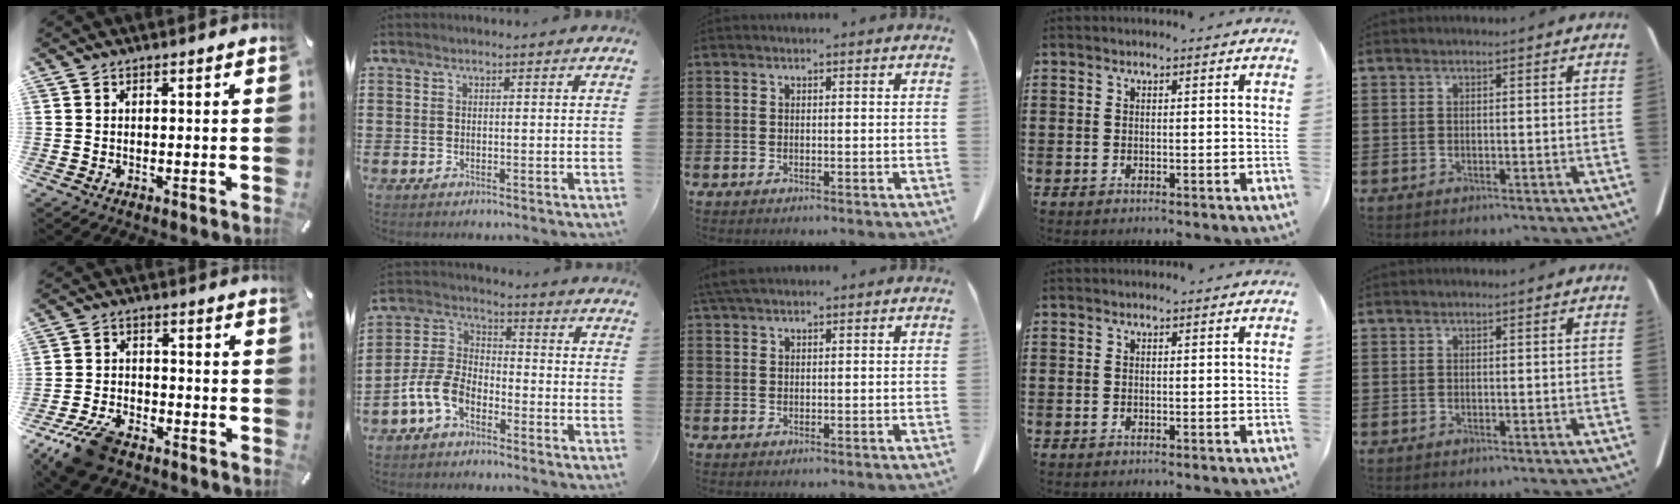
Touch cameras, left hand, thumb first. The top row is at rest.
{"thumb": {"total": 10.6, "force": [-7.6, 4.9, 5.6], "torque": [-0.113, 0.035, -0.141]}, "index": {"total": 7.1, "force": [-4.5, 3.7, 4.0], "torque": [-0.121, -0.003, -0.098]}, "middle": {"total": 2.4, "force": [1.8, 0.6, 1.5], "torque": [-0.035, 0.005, 0.034]}}